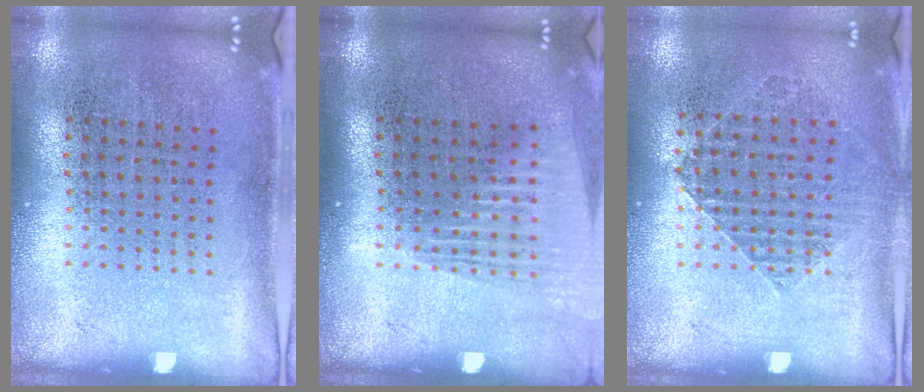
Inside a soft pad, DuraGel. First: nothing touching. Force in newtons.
{"total": 1.4, "press": 1.2, "slide": 0.7}
{"total": 1.0, "press": 1.0, "slide": 0.2}